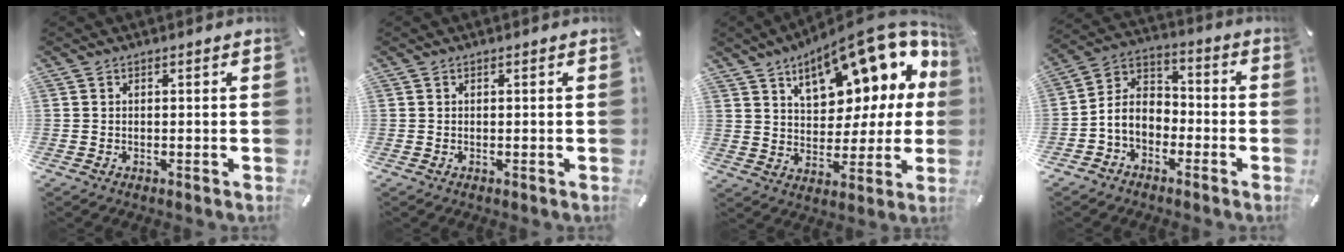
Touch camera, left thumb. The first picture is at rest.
{"total": 0.0}
{"total": 19.9, "force": [11.3, 9.7, 13.1], "torque": [-0.193, -0.069, 0.188]}
{"total": 6.8, "force": [-3.1, 5.5, 2.7], "torque": [-0.077, 0.010, -0.068]}